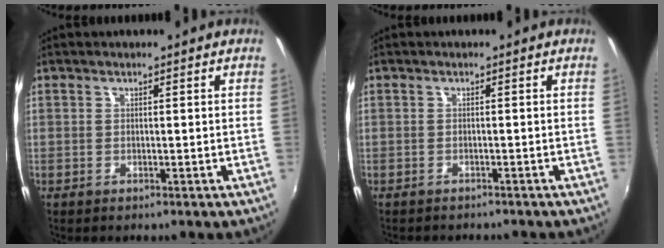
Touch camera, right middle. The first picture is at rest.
{"total": 2.4, "force": [-2.2, 0.6, 0.5], "torque": [-0.019, -0.013, -0.034]}